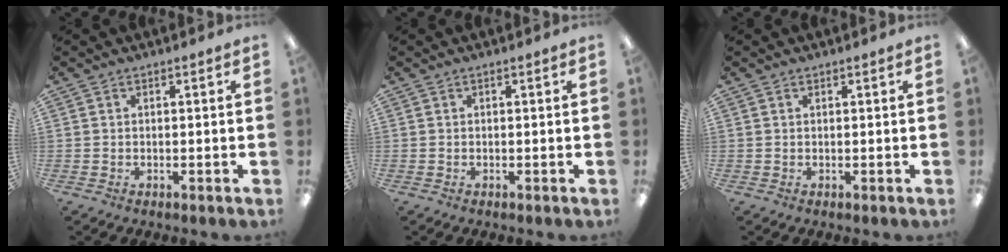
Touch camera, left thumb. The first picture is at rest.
{"total": 0.0}
{"total": 0.0}